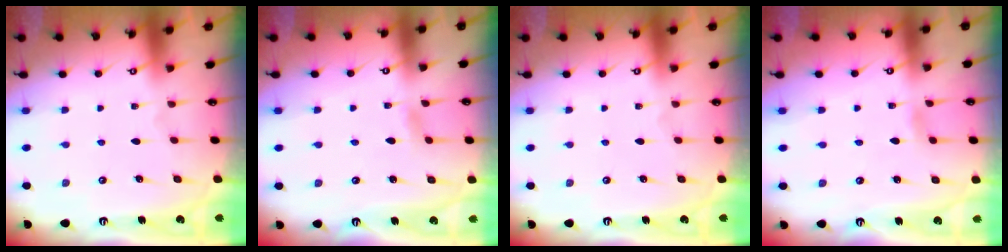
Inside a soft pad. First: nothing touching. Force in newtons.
{"total": 2.4, "press": 2.4, "slide": 0.3}
{"total": 0.0}
{"total": 2.5, "press": 2.4, "slide": 0.3}